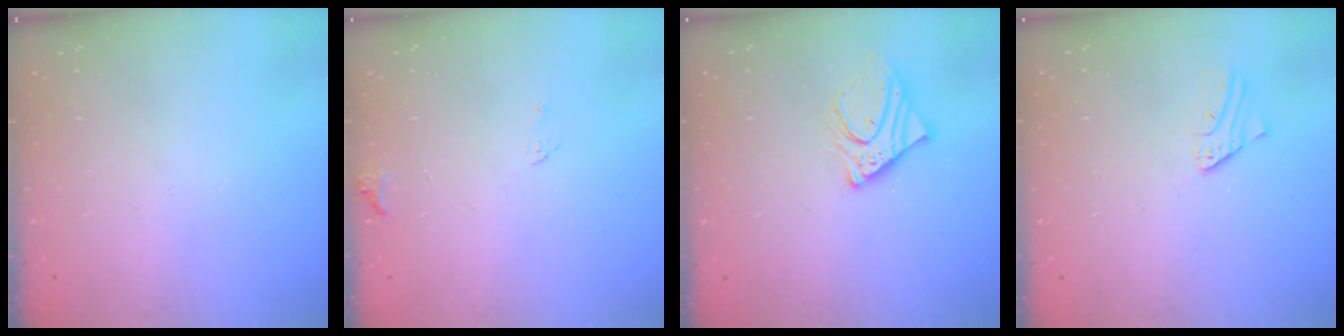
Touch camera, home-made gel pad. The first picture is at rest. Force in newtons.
{"total": 5.0, "press": 4.9, "slide": 0.5}
{"total": 7.8, "press": 7.8, "slide": 0.5}
{"total": 1.9, "press": 1.9, "slide": 0.1}